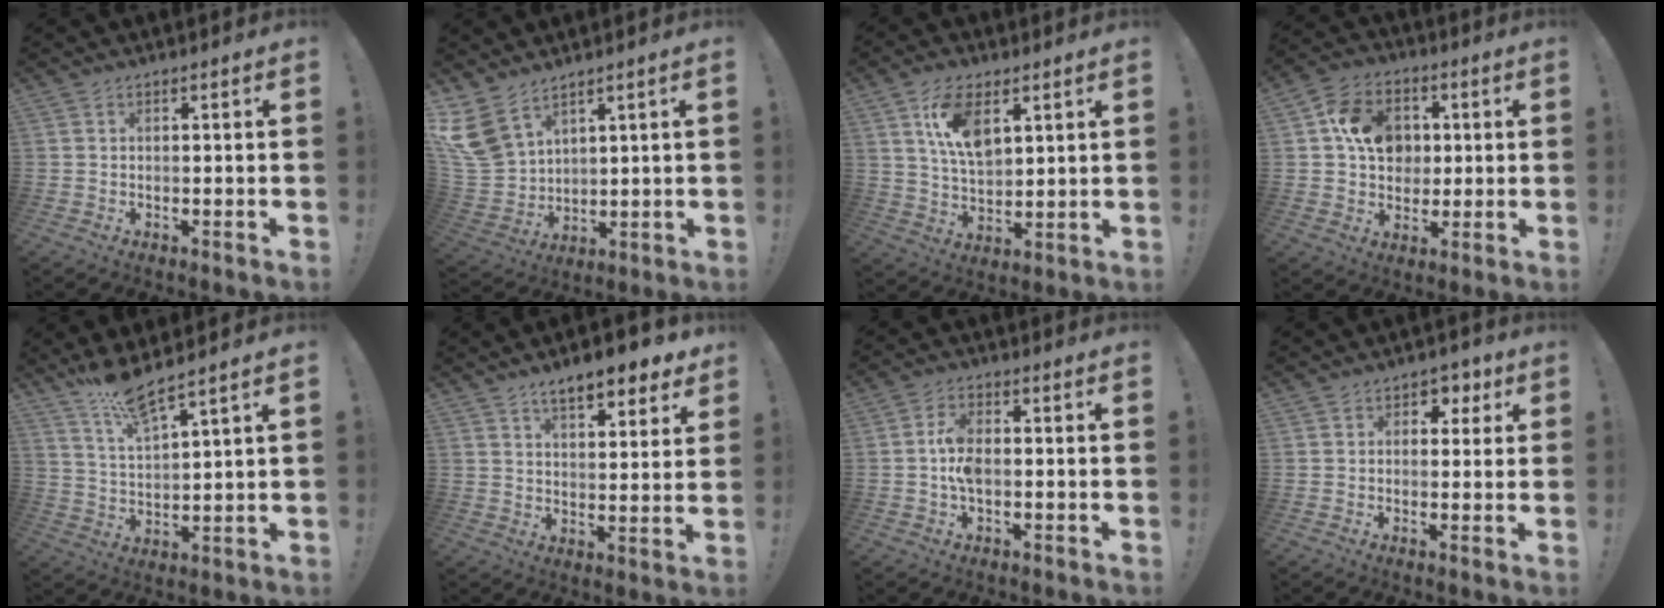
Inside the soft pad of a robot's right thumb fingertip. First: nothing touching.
{"total": 12.5, "force": [8.4, 7.1, 5.9], "torque": [-0.129, -0.056, 0.166]}
{"total": 12.2, "force": [5.9, 6.5, 8.5], "torque": [-0.144, -0.014, 0.110]}
{"total": 13.8, "force": [3.0, 11.3, 7.2], "torque": [-0.108, 0.007, 0.066]}
{"total": 9.7, "force": [8.1, 0.8, 5.3], "torque": [-0.108, -0.042, 0.142]}
{"total": 9.7, "force": [7.0, 2.9, 5.9], "torque": [-0.083, -0.047, 0.118]}
{"total": 6.9, "force": [-0.9, 3.5, 5.9], "torque": [-0.115, 0.005, -0.017]}
{"total": 4.3, "force": [1.4, 3.8, 1.6], "torque": [-0.005, -0.008, 0.020]}